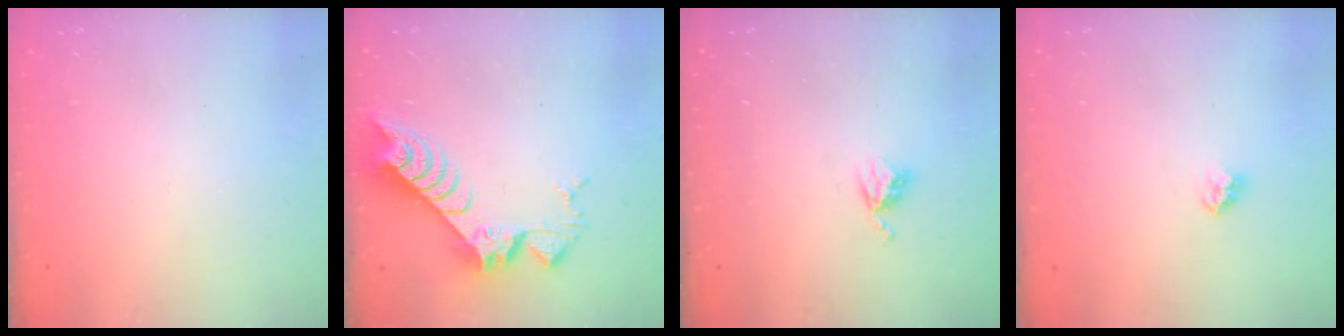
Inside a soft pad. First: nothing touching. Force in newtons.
{"total": 8.5, "press": 8.5, "slide": 0.8}
{"total": 3.6, "press": 3.6, "slide": 0.4}
{"total": 2.3, "press": 2.3, "slide": 0.1}